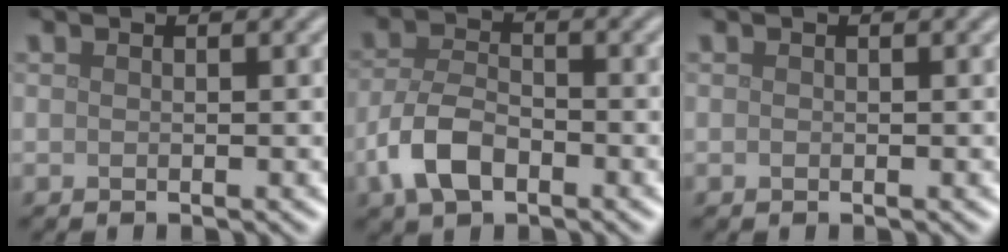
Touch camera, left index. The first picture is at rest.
{"total": 5.0, "force": [-2.4, 2.7, 3.3], "torque": [-0.068, 0.001, -0.057]}
{"total": 0.0}